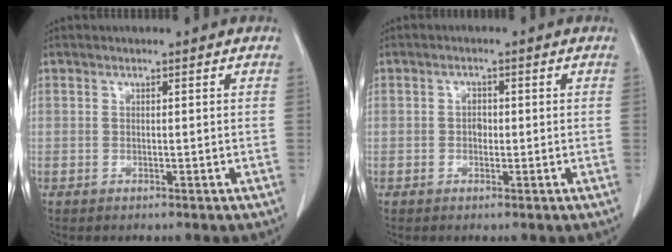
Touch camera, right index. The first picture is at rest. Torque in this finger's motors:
{"motor_torque": [0.35, -0.14, 0.03, 0.03]}